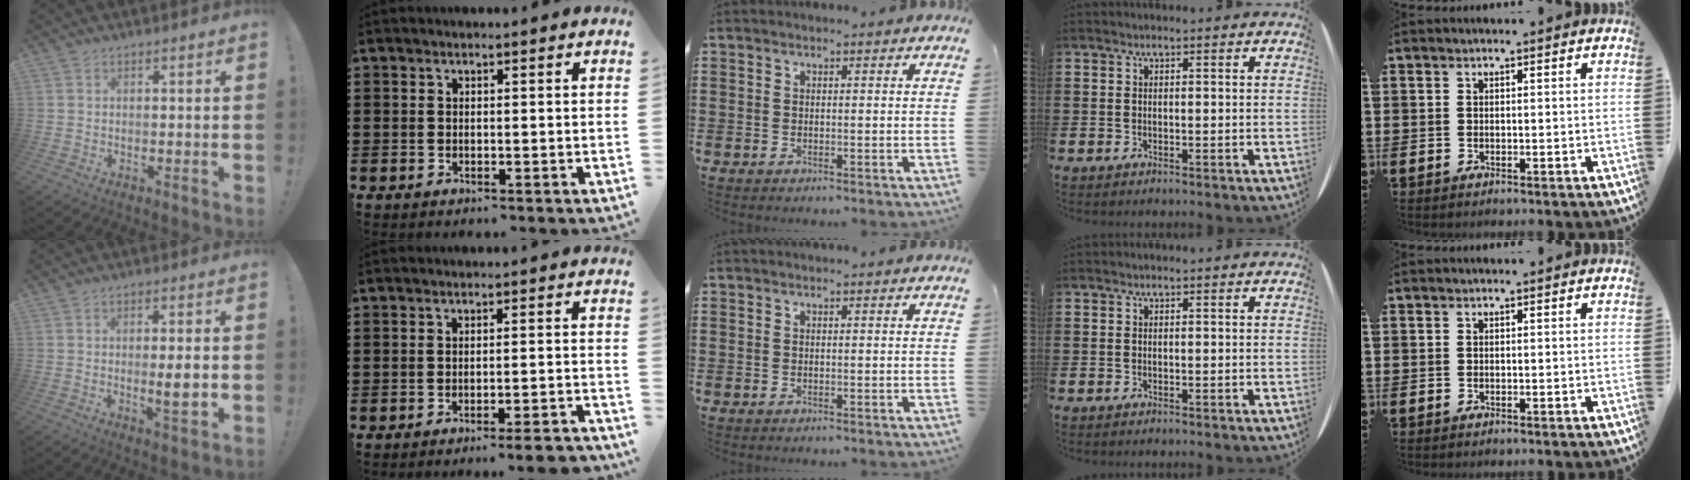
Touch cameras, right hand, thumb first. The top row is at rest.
{"thumb": {"total": 5.9, "force": [-0.2, 0.9, 5.8], "torque": [-0.081, -0.010, -0.006]}, "index": {"total": 3.4, "force": [-2.8, -0.3, 2.0], "torque": [-0.031, -0.009, -0.051]}}